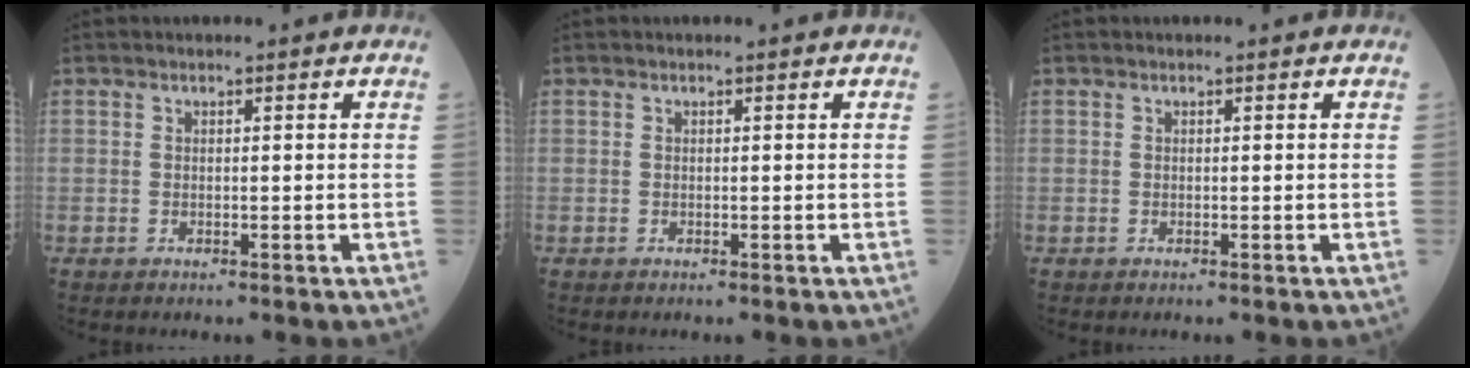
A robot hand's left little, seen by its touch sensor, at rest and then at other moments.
{"total": 0.0}
{"total": 0.0}